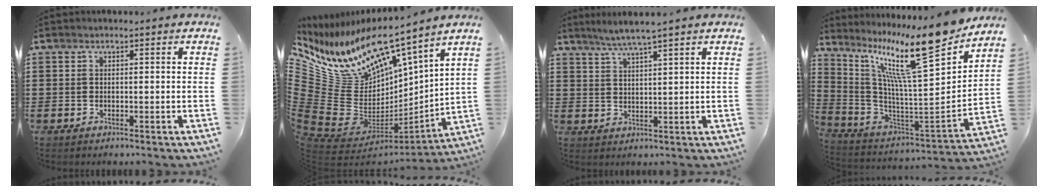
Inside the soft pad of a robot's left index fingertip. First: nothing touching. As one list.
[{"total": 12.2, "force": [9.4, 6.3, 4.6], "torque": [-0.154, -0.106, 0.159]}, {"total": 3.8, "force": [3.3, -0.3, 2.0], "torque": [-0.046, -0.005, 0.059]}, {"total": 16.5, "force": [12.1, 1.1, 11.1], "torque": [-0.226, -0.090, 0.193]}]